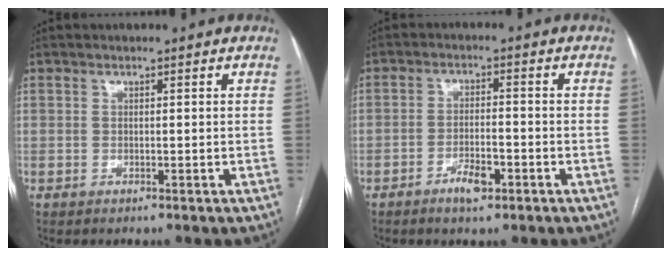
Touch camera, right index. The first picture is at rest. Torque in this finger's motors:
{"motor_torque": [-0.07, 0.04, -0.04, 0.00]}